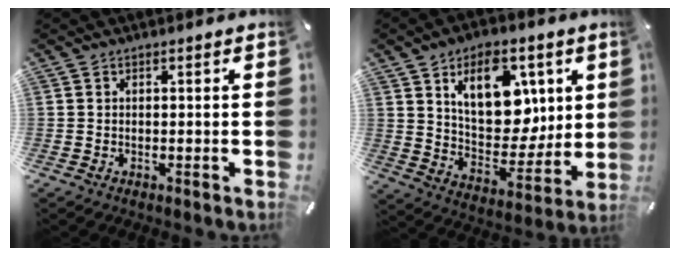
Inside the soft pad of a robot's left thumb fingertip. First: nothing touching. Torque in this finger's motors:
{"motor_torque": [2.47, 2.53, 1.47, -1.30, 0.14]}